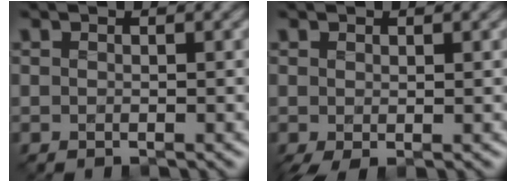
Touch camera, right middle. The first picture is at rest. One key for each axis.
{"total": 1.0, "fx": -0.2, "fy": -0.1, "fz": 1.0, "tx": -0.028, "ty": -0.004, "tz": 0.002}